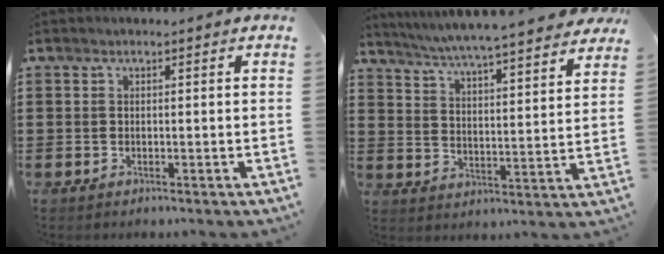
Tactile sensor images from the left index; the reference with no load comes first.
{"total": 5.2, "force": [4.9, -0.8, 1.6], "torque": [-0.054, -0.039, 0.079]}